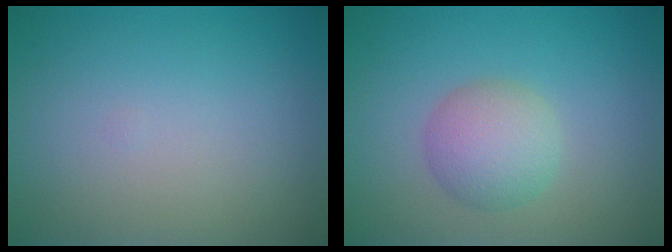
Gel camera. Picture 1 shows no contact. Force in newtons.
{"total": 3.4, "press": 3.4, "slide": 0.1}